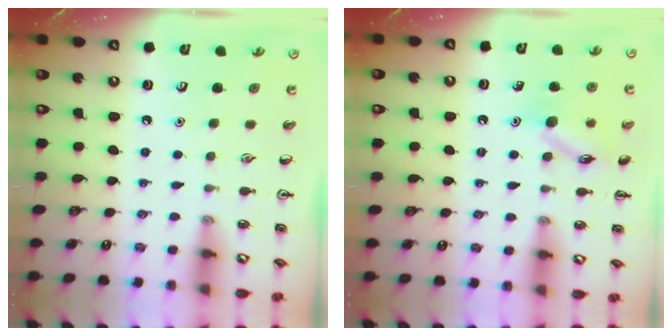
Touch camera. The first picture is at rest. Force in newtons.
{"total": 10.5, "press": 10.5, "slide": 0.6}